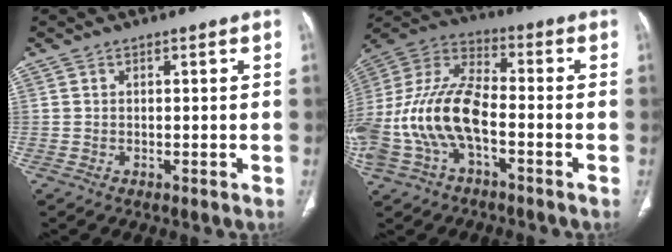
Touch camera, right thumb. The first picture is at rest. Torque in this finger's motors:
{"motor_torque": [2.61, 2.40, 2.00, -0.77, 0.77]}